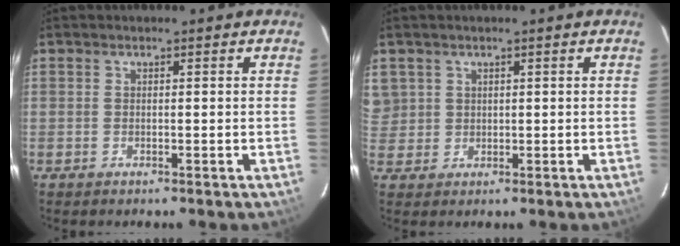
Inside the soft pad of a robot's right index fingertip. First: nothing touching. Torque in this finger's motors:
{"motor_torque": [0.36, 0.19, 0.20, 0.02]}